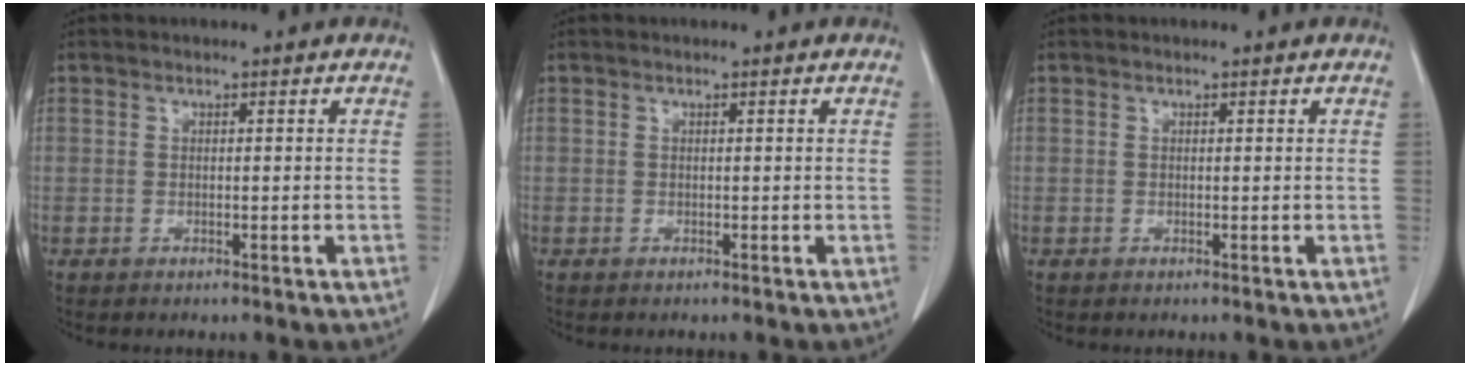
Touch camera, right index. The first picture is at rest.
{"total": 0.0}
{"total": 0.0}